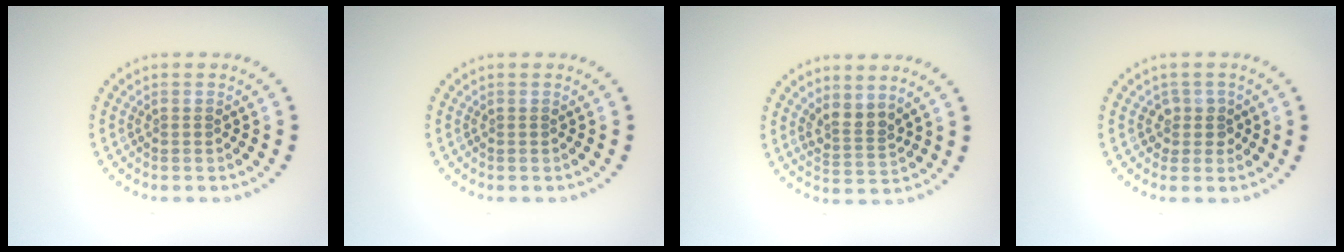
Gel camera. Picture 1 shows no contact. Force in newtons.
{"total": 0.0}
{"total": 2.4, "press": 1.7, "slide": 1.7}
{"total": 1.7, "press": 1.3, "slide": 1.0}